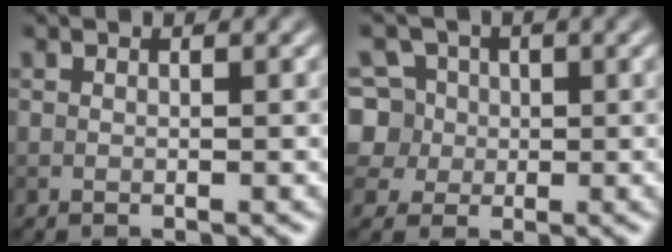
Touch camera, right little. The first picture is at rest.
{"total": 7.5, "force": [1.4, 6.9, 2.7], "torque": [-0.058, 0.038, 0.008]}